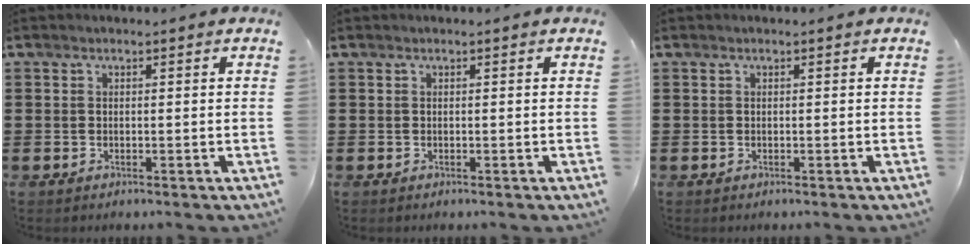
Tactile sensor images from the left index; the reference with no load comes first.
{"total": 0.0}
{"total": 0.0}